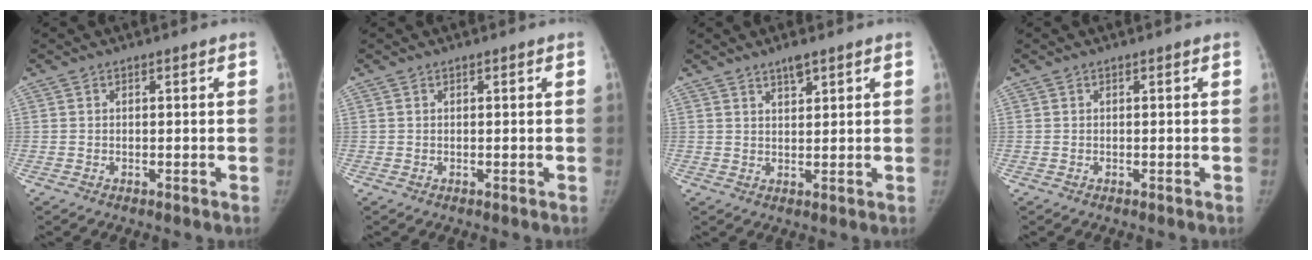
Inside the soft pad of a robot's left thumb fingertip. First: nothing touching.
{"total": 0.0}
{"total": 2.7, "force": [2.1, 0.8, 1.5], "torque": [-0.016, -0.013, 0.036]}
{"total": 0.0}